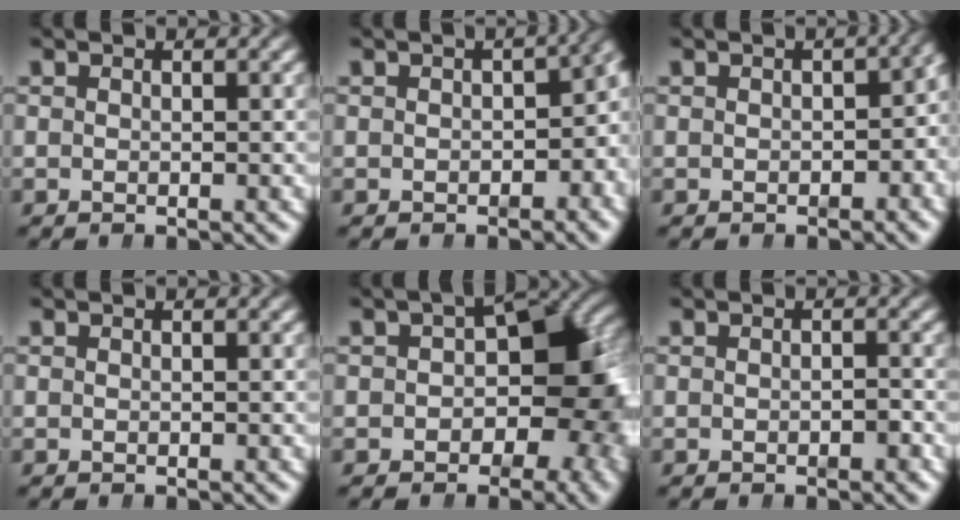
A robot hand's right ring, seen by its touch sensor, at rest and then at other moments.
{"total": 2.8, "force": [-0.5, 1.5, 2.3], "torque": [-0.014, 0.002, -0.005]}
{"total": 1.7, "force": [-0.7, 1.0, 1.2], "torque": [-0.011, 0.000, -0.007]}
{"total": 0.0}
{"total": 9.9, "force": [-0.6, 6.2, 7.8], "torque": [-0.077, -0.011, -0.002]}
{"total": 0.7, "force": [-0.6, 0.1, 0.4], "torque": [-0.007, 0.002, -0.012]}